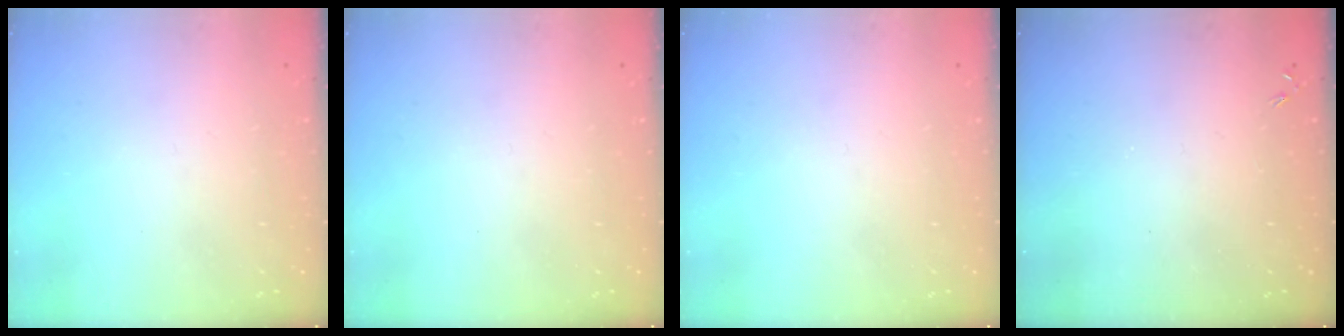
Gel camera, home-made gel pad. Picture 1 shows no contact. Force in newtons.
{"total": 0.0}
{"total": 0.0}
{"total": 0.0}